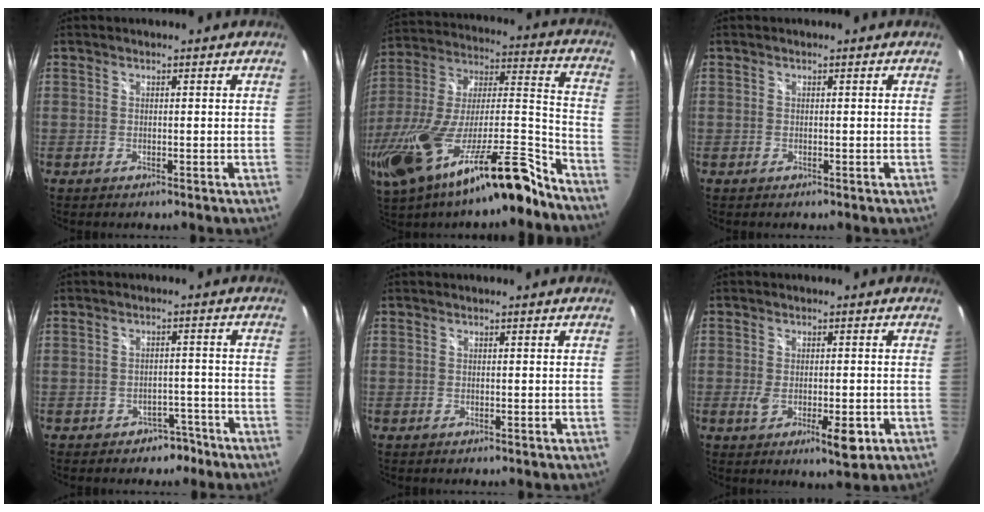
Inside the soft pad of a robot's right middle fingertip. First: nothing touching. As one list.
[{"total": 30.5, "force": [-20.5, 6.4, 21.6], "torque": [-0.380, -0.057, -0.336]}, {"total": 0.0}, {"total": 3.1, "force": [-2.5, 1.8, 0.5], "torque": [-0.006, 0.017, -0.028]}, {"total": 0.0}, {"total": 6.4, "force": [-2.0, 2.2, 5.7], "torque": [-0.098, -0.015, -0.029]}]